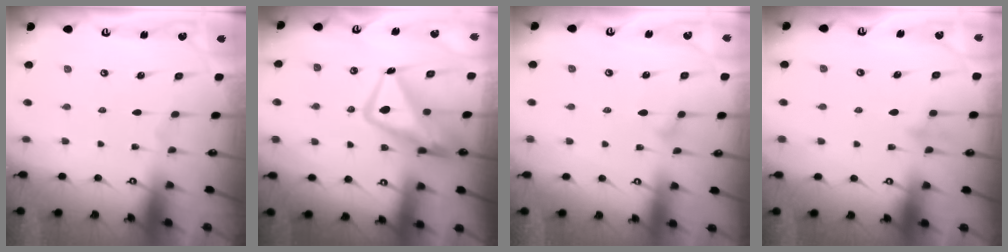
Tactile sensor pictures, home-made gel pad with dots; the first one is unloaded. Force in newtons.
{"total": 14.7, "press": 14.5, "slide": 2.3}
{"total": 8.0, "press": 7.9, "slide": 0.5}
{"total": 8.3, "press": 8.1, "slide": 1.6}